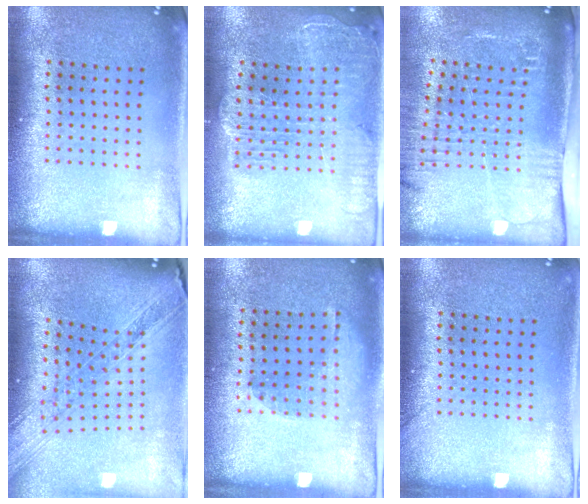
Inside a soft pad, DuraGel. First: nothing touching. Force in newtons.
{"total": 2.2, "press": 2.0, "slide": 1.0}
{"total": 2.6, "press": 2.1, "slide": 1.6}
{"total": 1.7, "press": 1.5, "slide": 0.8}
{"total": 1.2, "press": 0.9, "slide": 0.9}
{"total": 0.5, "press": 0.5, "slide": 0.1}